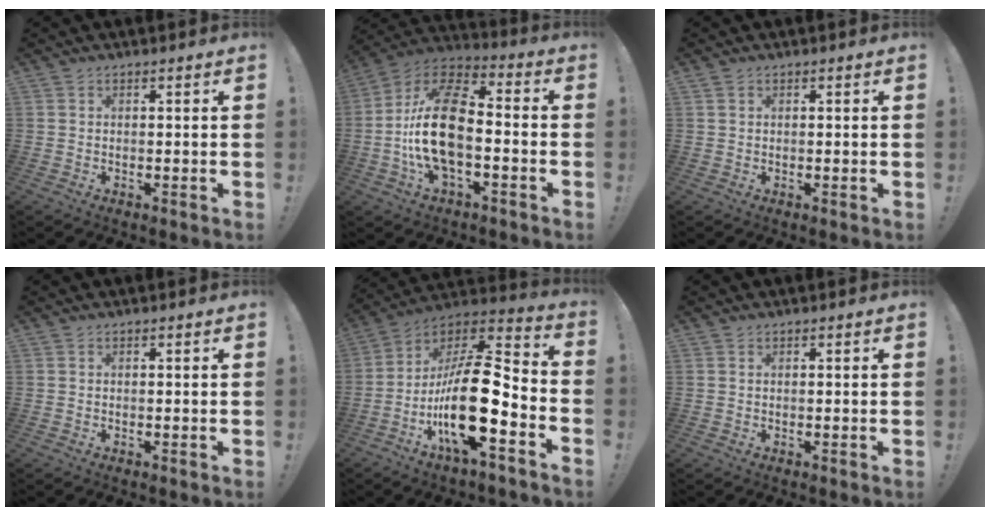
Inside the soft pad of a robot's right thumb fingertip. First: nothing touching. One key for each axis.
{"total": 19.5, "fx": -3.4, "fy": 9.9, "fz": 16.4, "tx": -0.317, "ty": 0.029, "tz": -0.055}
{"total": 0.6, "fx": 0.4, "fy": 0.3, "fz": 0.3, "tx": -0.014, "ty": 0.004, "tz": 0.009}
{"total": 0.0}
{"total": 23.6, "fx": -6.6, "fy": 7.4, "fz": 21.4, "tx": -0.398, "ty": 0.027, "tz": -0.109}
{"total": 0.0}